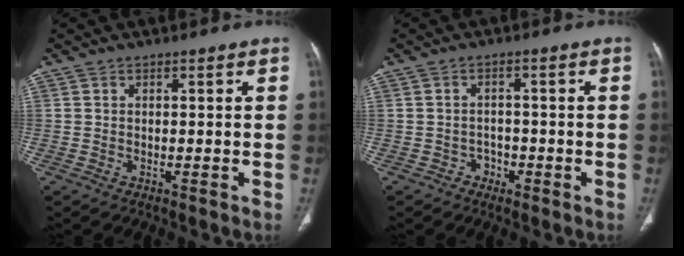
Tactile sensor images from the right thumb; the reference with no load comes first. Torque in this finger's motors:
{"motor_torque": [0.10, -0.53, 0.07, -0.60, -0.06]}